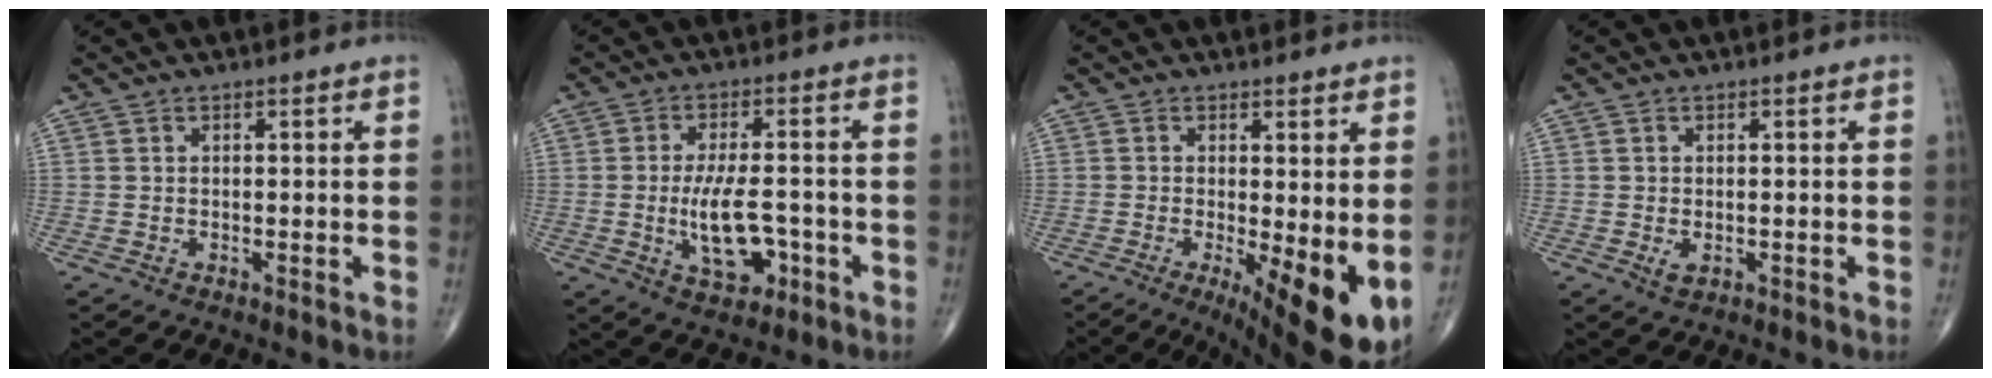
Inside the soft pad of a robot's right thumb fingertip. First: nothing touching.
{"total": 9.7, "force": [-2.4, 4.6, 8.2], "torque": [-0.132, 0.007, -0.033]}
{"total": 12.1, "force": [-2.0, 4.0, 11.3], "torque": [-0.161, -0.026, -0.018]}
{"total": 1.8, "force": [-0.4, 1.0, 1.4], "torque": [-0.025, -0.004, -0.005]}